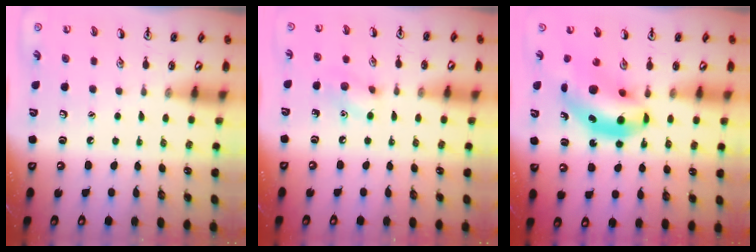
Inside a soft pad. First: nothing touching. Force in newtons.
{"total": 7.0, "press": 6.9, "slide": 1.3}
{"total": 10.8, "press": 10.4, "slide": 3.2}